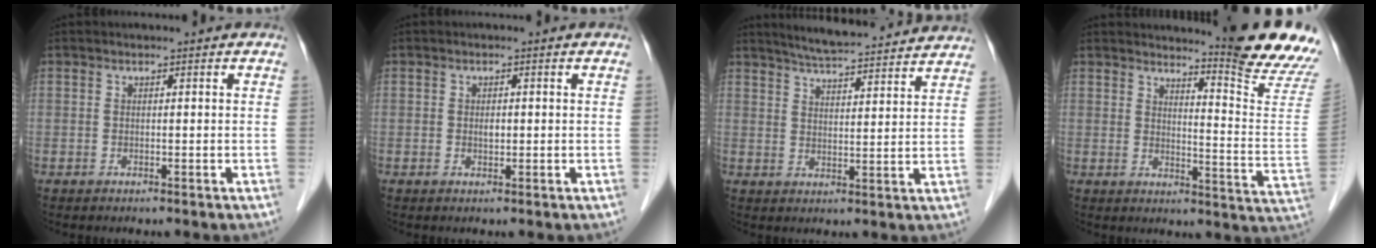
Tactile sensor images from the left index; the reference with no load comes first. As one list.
[{"total": 1.1, "force": [-0.1, 0.7, 0.8], "torque": [-0.013, -0.002, -0.002]}, {"total": 16.0, "force": [14.8, 1.6, 5.8], "torque": [-0.089, 0.018, 0.200]}, {"total": 13.7, "force": [12.8, -2.0, 4.6], "torque": [-0.064, -0.114, 0.145]}]